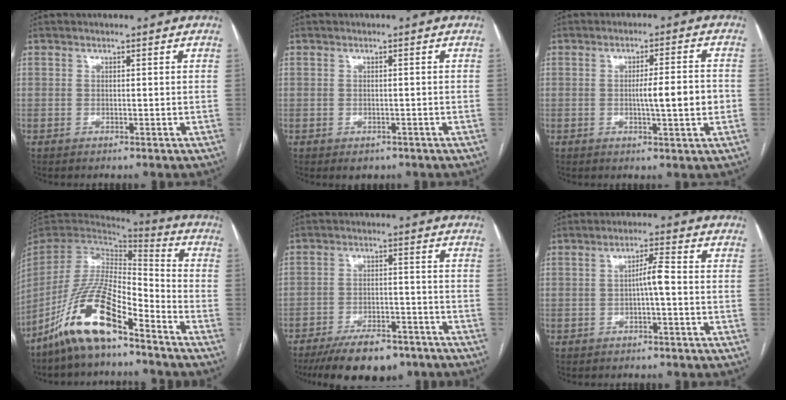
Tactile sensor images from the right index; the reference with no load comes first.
{"total": 1.8, "force": [-1.1, 1.2, 0.7], "torque": [-0.007, 0.001, -0.006]}
{"total": 6.4, "force": [-0.9, 0.2, 6.3], "torque": [-0.096, 0.004, -0.011]}
{"total": 15.2, "force": [-10.3, 3.3, 10.7], "torque": [-0.216, 0.000, -0.194]}
{"total": 12.8, "force": [-10.0, 4.5, 6.6], "torque": [-0.095, 0.001, -0.154]}
{"total": 2.9, "force": [-0.4, 0.2, 2.8], "torque": [-0.045, 0.004, -0.008]}